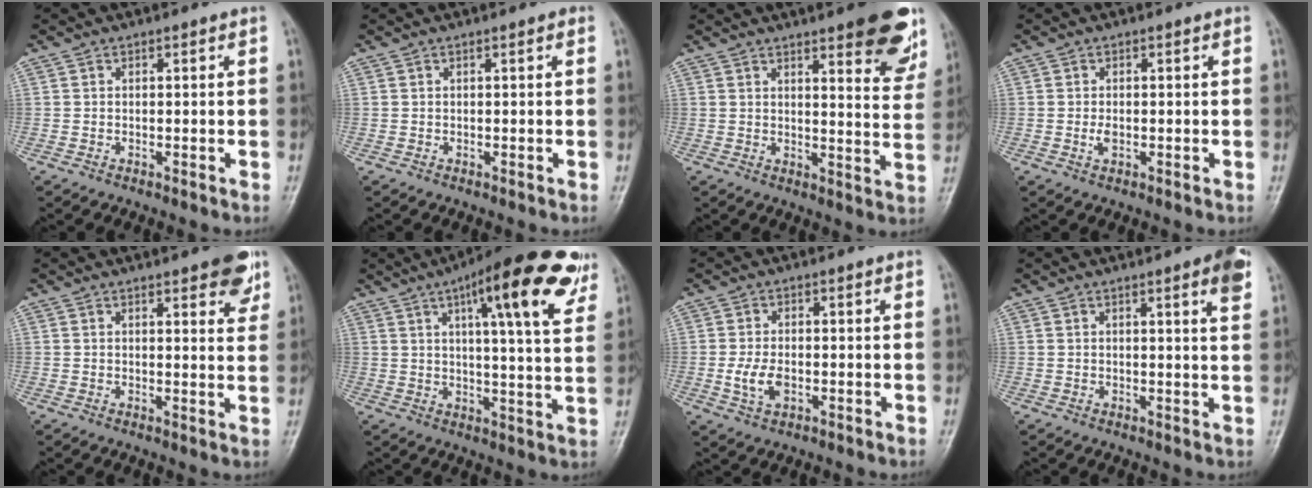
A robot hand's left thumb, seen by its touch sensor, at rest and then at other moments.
{"total": 0.6, "force": [0.2, 0.2, 0.5], "torque": [-0.008, 0.001, 0.000]}
{"total": 14.5, "force": [9.2, 4.1, 10.4], "torque": [-0.093, -0.047, 0.110]}
{"total": 1.7, "force": [-0.3, 1.0, 1.3], "torque": [-0.024, -0.002, -0.006]}
{"total": 7.2, "force": [4.4, 2.4, 5.2], "torque": [-0.043, -0.018, 0.051]}
{"total": 19.0, "force": [9.5, 4.4, 15.9], "torque": [-0.196, -0.020, 0.127]}
{"total": 4.6, "force": [-0.9, 2.8, 3.5], "torque": [-0.071, 0.000, -0.017]}
{"total": 5.1, "force": [2.7, 0.7, 4.3], "torque": [-0.048, -0.009, 0.029]}